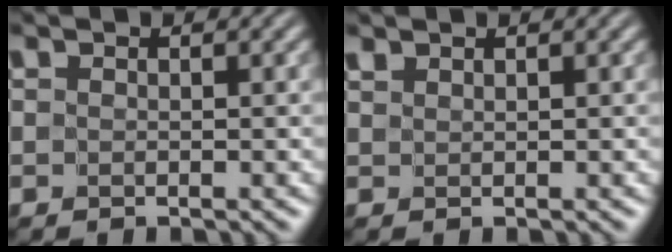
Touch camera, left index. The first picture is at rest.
{"total": 0.9, "force": [0.8, 0.2, -0.1], "torque": [0.001, 0.004, 0.019]}